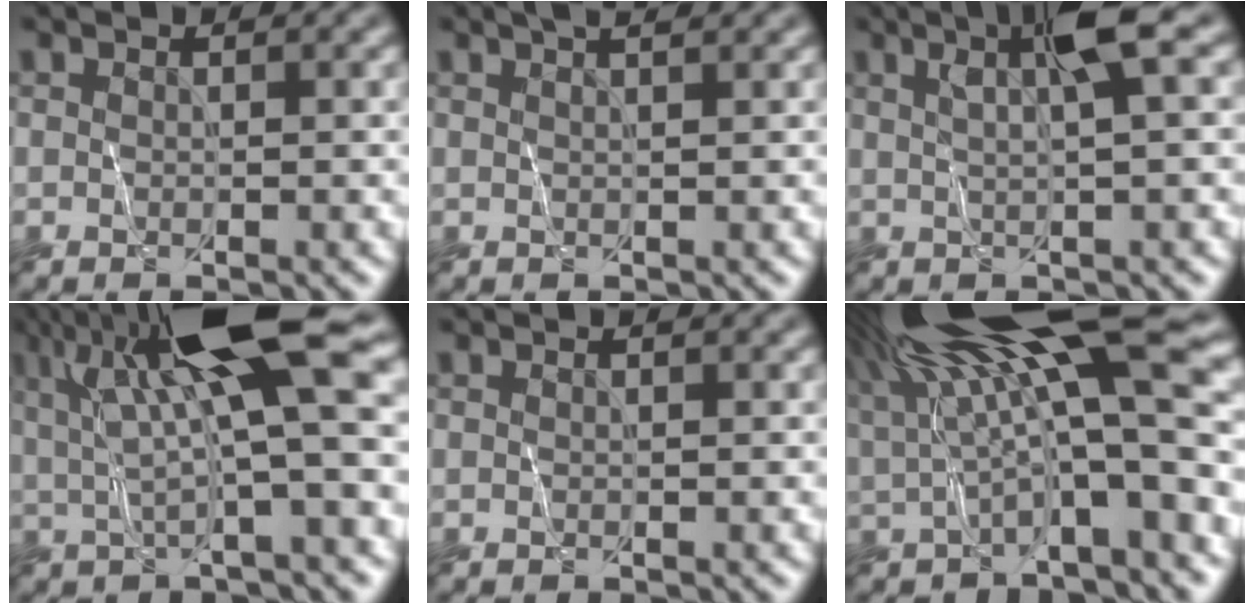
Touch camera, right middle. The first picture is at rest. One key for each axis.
{"total": 2.3, "fx": 1.9, "fy": 0.2, "fz": 1.3, "tx": -0.022, "ty": 0.011, "tz": 0.024}
{"total": 4.5, "fx": 1.6, "fy": 0.1, "fz": 4.2, "tx": -0.071, "ty": 0.009, "tz": 0.024}
{"total": 11.6, "fx": 4.3, "fy": 1.9, "fz": 10.6, "tx": -0.179, "ty": 0.008, "tz": 0.071}
{"total": 0.0}
{"total": 17.0, "fx": 5.7, "fy": 3.3, "fz": 15.7, "tx": -0.236, "ty": 0.016, "tz": 0.101}